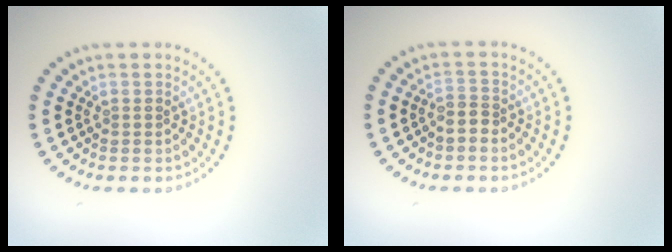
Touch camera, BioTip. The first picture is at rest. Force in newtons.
{"total": 1.5, "press": 1.2, "slide": 1.0}